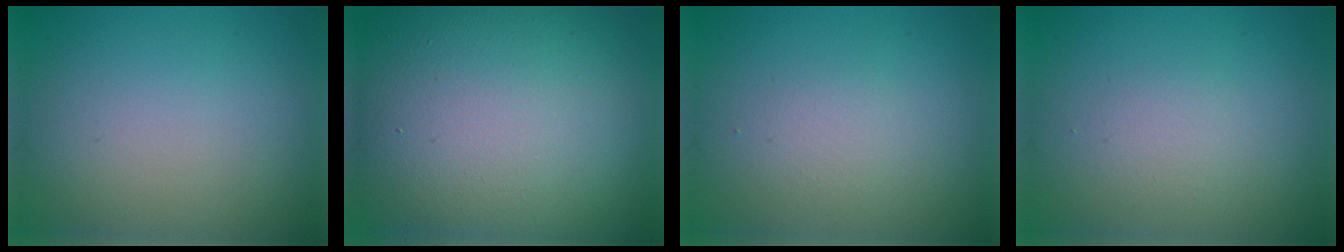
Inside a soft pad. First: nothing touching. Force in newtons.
{"total": 19.3, "press": 19.3, "slide": 0.6}
{"total": 1.4, "press": 1.4, "slide": 0.0}
{"total": 1.3, "press": 1.3, "slide": 0.1}